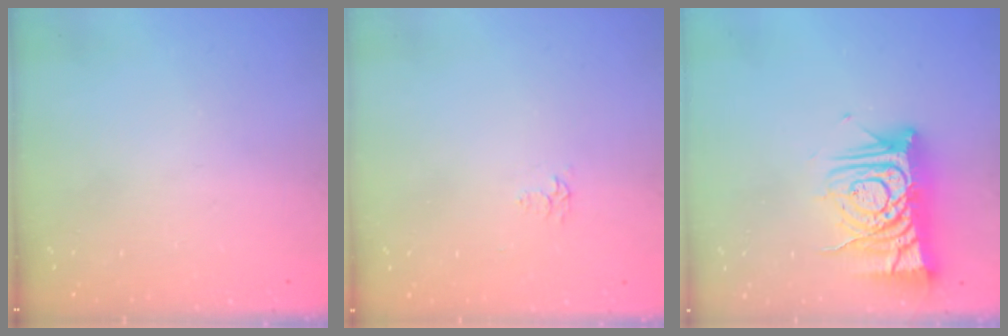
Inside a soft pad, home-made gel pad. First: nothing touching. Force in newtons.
{"total": 3.7, "press": 3.7, "slide": 0.4}
{"total": 13.5, "press": 13.4, "slide": 1.4}